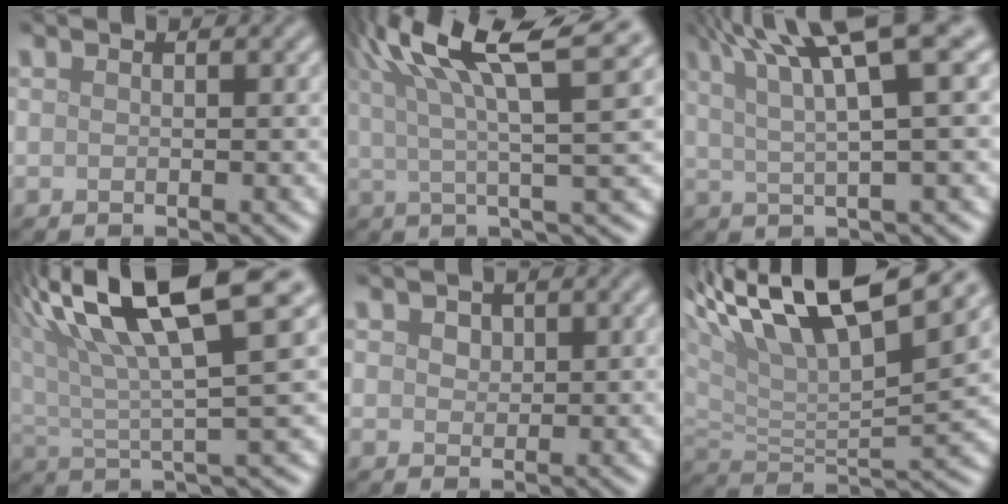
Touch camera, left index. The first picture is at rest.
{"total": 11.2, "force": [5.5, 2.6, 9.4], "torque": [-0.161, 0.028, 0.091]}
{"total": 9.8, "force": [5.2, 1.8, 8.1], "torque": [-0.114, 0.026, 0.084]}
{"total": 12.6, "force": [6.4, 3.0, 10.4], "torque": [-0.193, 0.022, 0.112]}
{"total": 1.6, "force": [0.9, 1.2, 0.7], "torque": [-0.010, 0.008, 0.002]}
{"total": 13.0, "force": [8.6, 3.7, 9.1], "torque": [-0.178, 0.023, 0.152]}